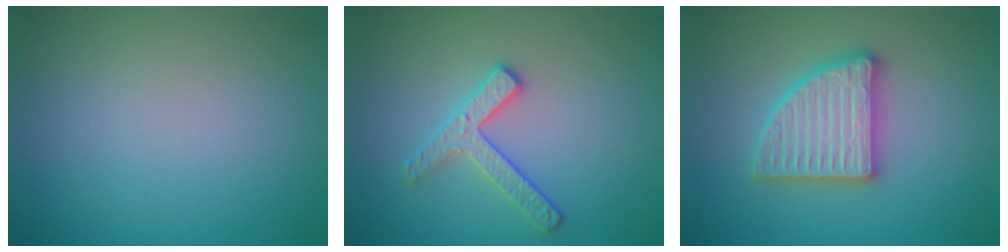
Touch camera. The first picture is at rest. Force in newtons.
{"total": 2.6, "press": 2.5, "slide": 0.6}
{"total": 4.9, "press": 4.8, "slide": 0.7}